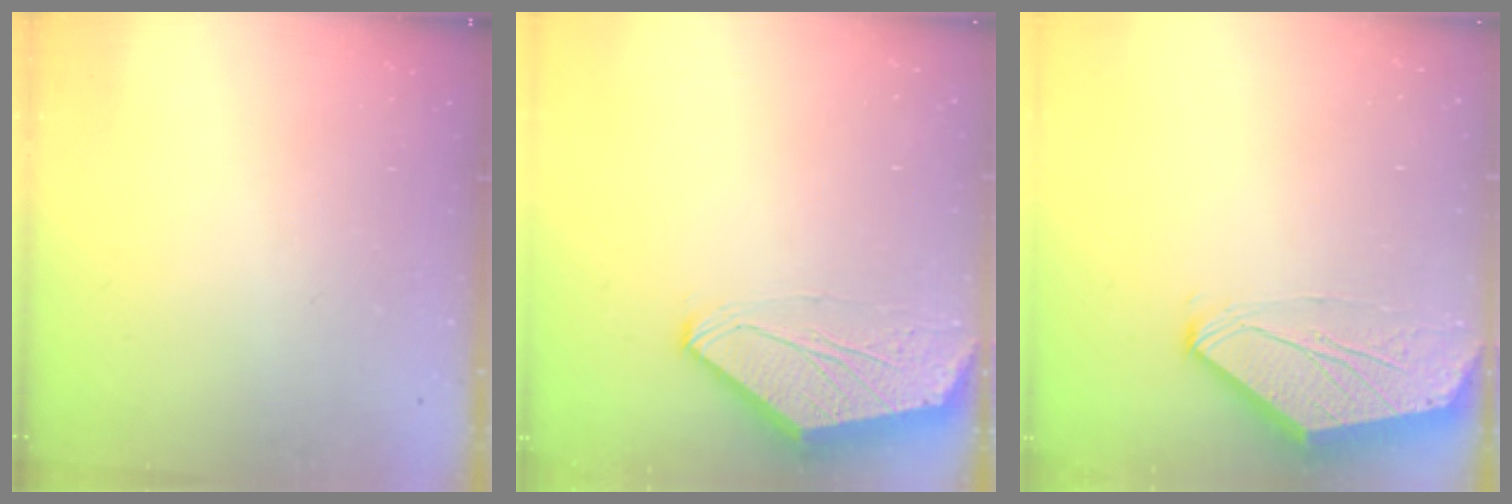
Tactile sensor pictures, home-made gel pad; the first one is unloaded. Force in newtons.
{"total": 0.0}
{"total": 0.0}